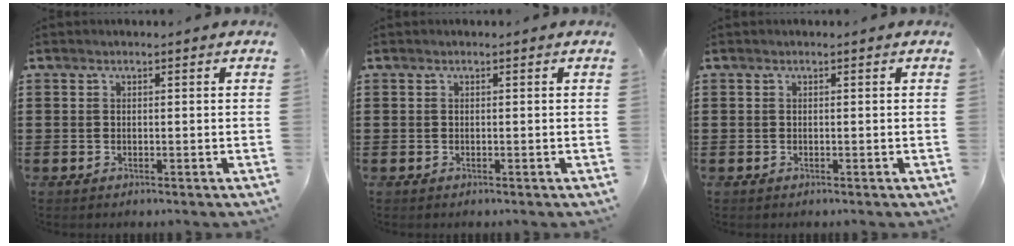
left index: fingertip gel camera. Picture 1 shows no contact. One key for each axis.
{"total": 0.0}
{"total": 0.0}